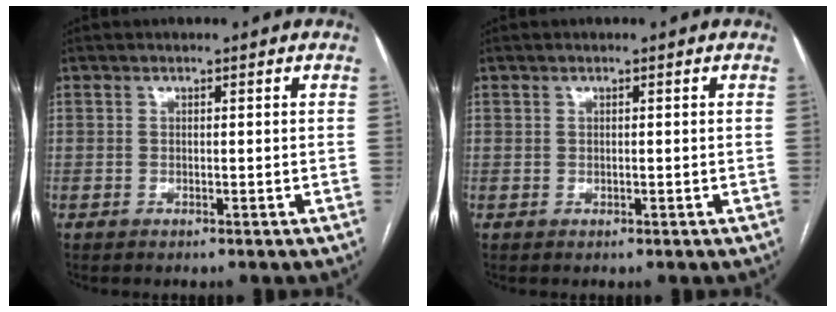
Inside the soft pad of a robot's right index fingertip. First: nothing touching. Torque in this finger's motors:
{"motor_torque": [0.02, 0.06, 0.05, 0.00]}